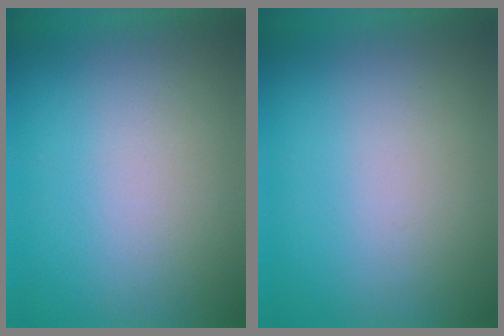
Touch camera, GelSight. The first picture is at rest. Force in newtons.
{"total": 0.0}